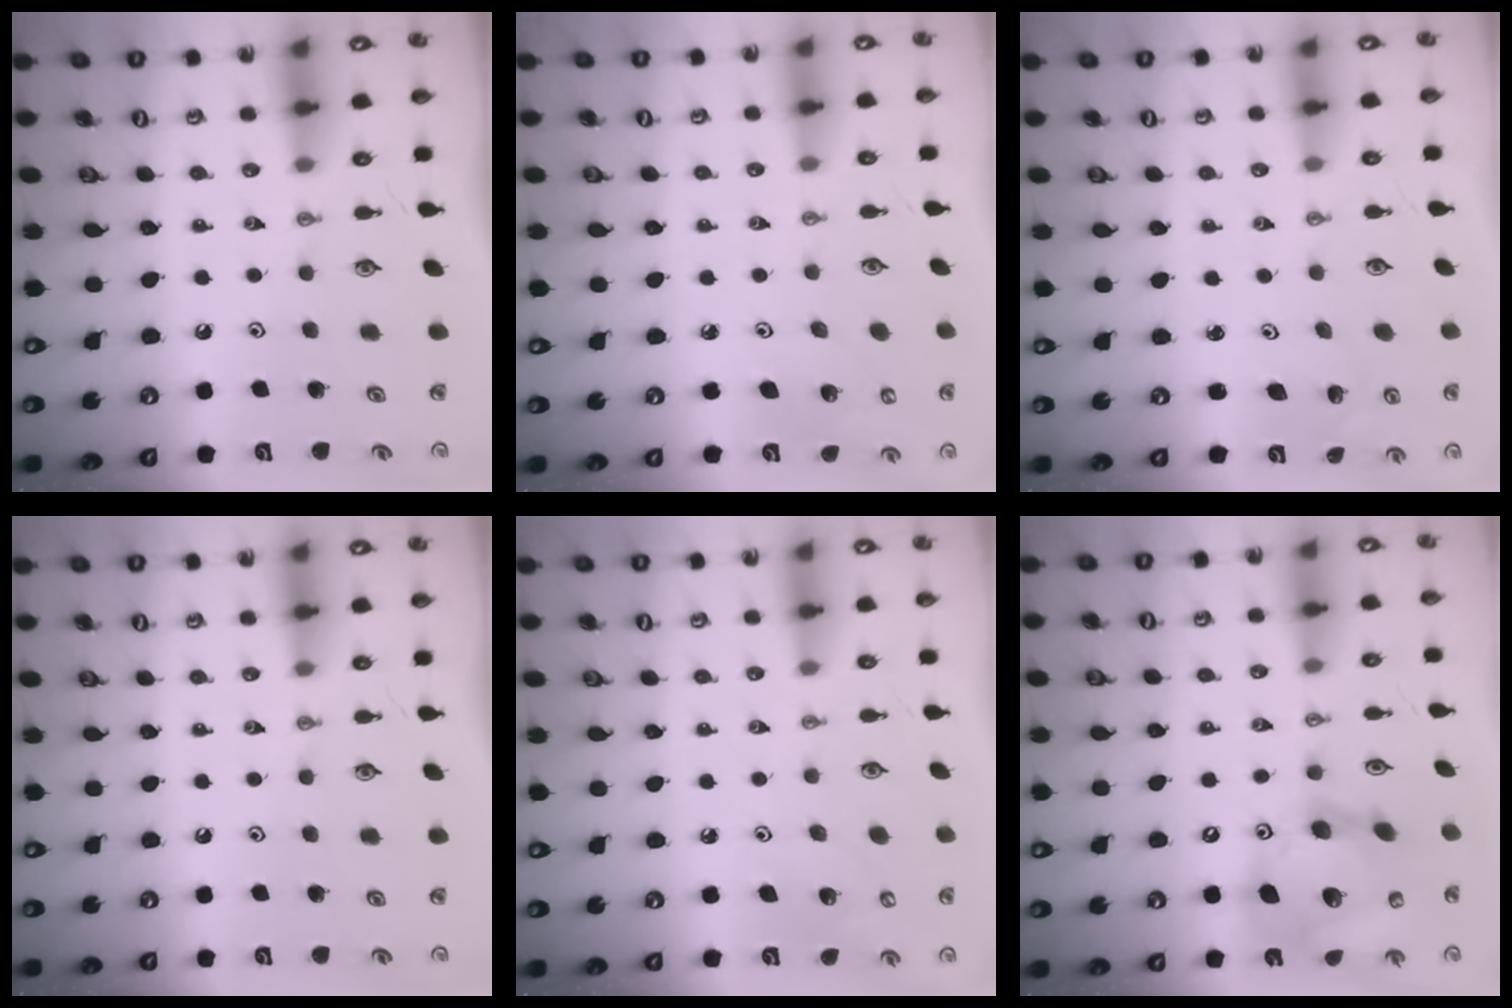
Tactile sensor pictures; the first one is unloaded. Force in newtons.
{"total": 5.6, "press": 5.6, "slide": 0.9}
{"total": 1.5, "press": 1.5, "slide": 0.1}
{"total": 0.0}
{"total": 5.5, "press": 5.5, "slide": 0.4}
{"total": 16.9, "press": 16.9, "slide": 1.7}